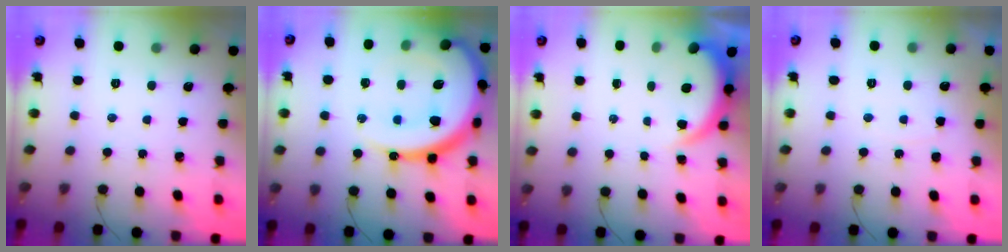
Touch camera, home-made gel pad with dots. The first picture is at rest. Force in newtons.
{"total": 28.4, "press": 28.2, "slide": 2.8}
{"total": 3.2, "press": 3.1, "slide": 0.5}
{"total": 3.8, "press": 3.8, "slide": 0.4}